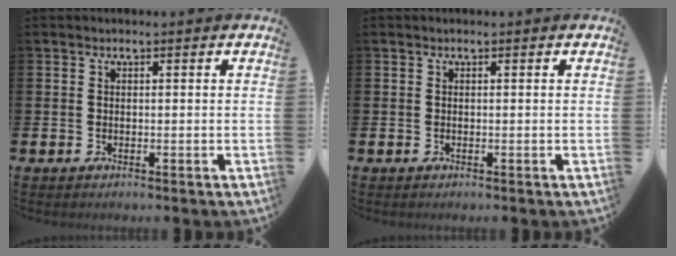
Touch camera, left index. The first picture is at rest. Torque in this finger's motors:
{"motor_torque": [-0.07, 0.07, -0.03, -0.01]}